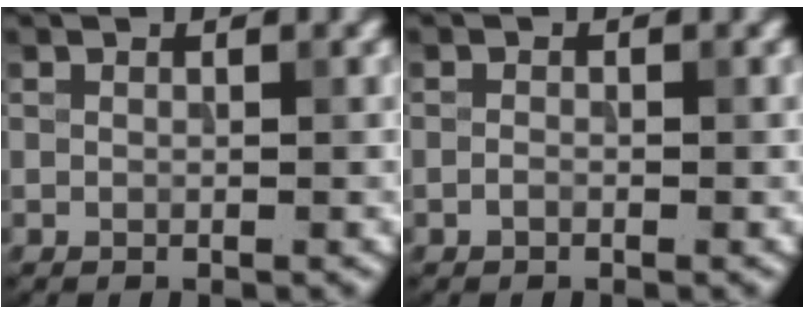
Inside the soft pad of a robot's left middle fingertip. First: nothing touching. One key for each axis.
{"total": 0.5, "fx": -0.3, "fy": 0.3, "fz": 0.3, "tx": -0.005, "ty": 0.000, "tz": -0.008}